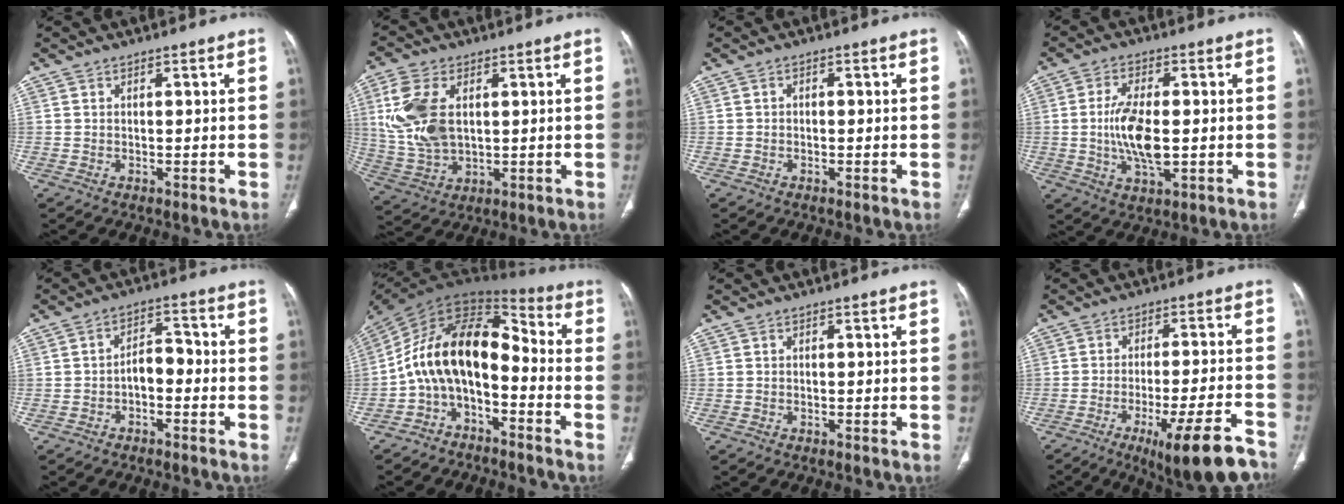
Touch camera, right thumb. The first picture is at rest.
{"total": 12.9, "force": [2.7, 7.8, 10.0], "torque": [-0.217, -0.004, 0.061]}
{"total": 0.6, "force": [-0.3, 0.4, 0.2], "torque": [-0.001, 0.003, -0.009]}
{"total": 9.9, "force": [-0.5, 4.2, 8.9], "torque": [-0.179, -0.005, -0.007]}
{"total": 4.7, "force": [-1.6, 2.8, 3.4], "torque": [-0.043, 0.031, -0.033]}
{"total": 15.0, "force": [-4.1, 8.7, 11.6], "torque": [-0.185, 0.102, -0.086]}
{"total": 0.0}
{"total": 14.6, "force": [-9.7, 2.7, 10.6], "torque": [-0.134, 0.048, -0.142]}